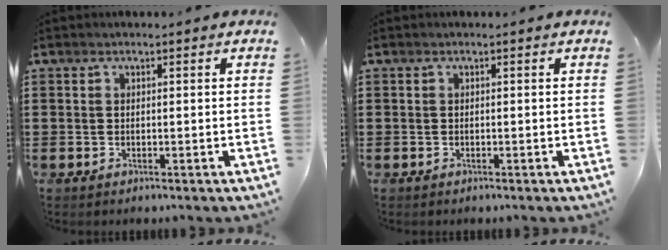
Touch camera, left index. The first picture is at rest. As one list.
[{"total": 0.0}]